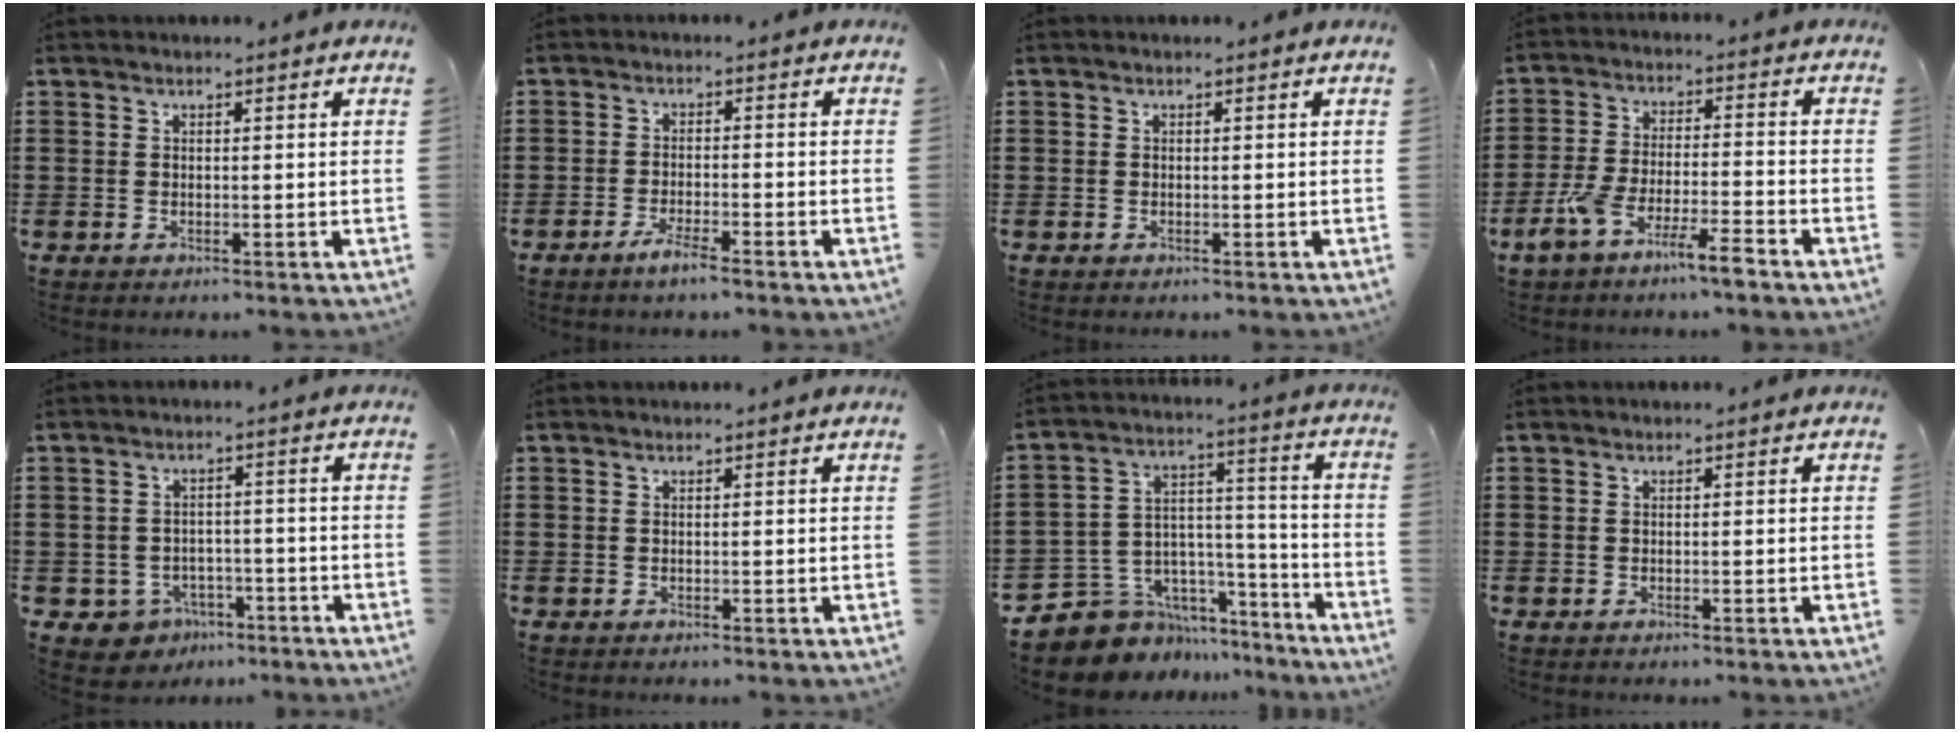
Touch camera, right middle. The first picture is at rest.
{"total": 2.9, "force": [-2.3, 0.2, 1.8], "torque": [-0.038, 0.002, -0.044]}
{"total": 0.0}
{"total": 7.4, "force": [-5.6, 0.7, 4.8], "torque": [-0.118, -0.011, -0.112]}
{"total": 3.3, "force": [-2.7, 1.9, 0.2], "torque": [-0.016, 0.005, -0.057]}
{"total": 0.0}
{"total": 8.5, "force": [-6.8, 5.1, 0.9], "torque": [-0.041, 0.011, -0.127]}
{"total": 0.0}